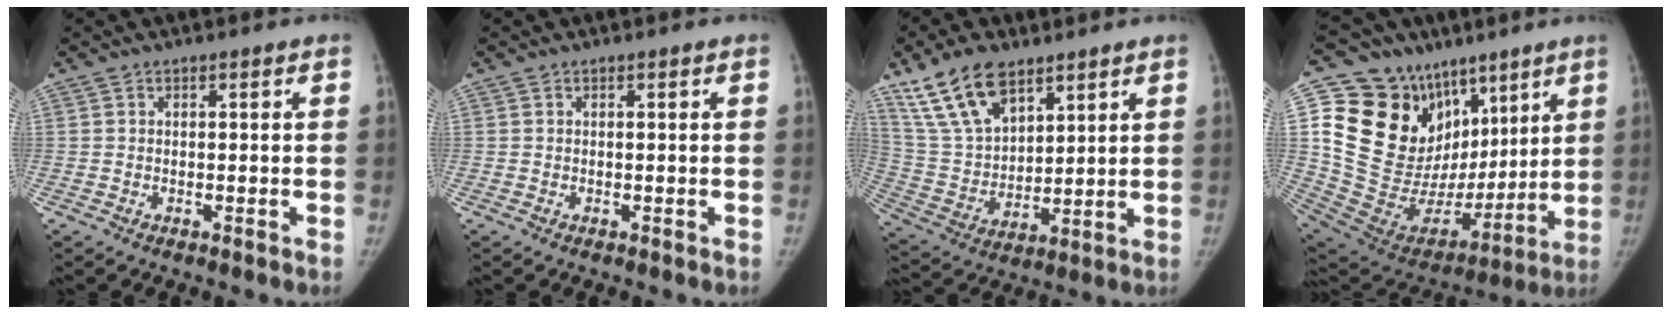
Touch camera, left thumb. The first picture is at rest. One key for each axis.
{"total": 0.0}
{"total": 15.1, "fx": 9.8, "fy": 7.8, "fz": 8.4, "tx": -0.135, "ty": -0.035, "tz": 0.203}
{"total": 28.2, "fx": 11.0, "fy": 19.6, "fz": 17.1, "tx": -0.254, "ty": -0.002, "tz": 0.211}